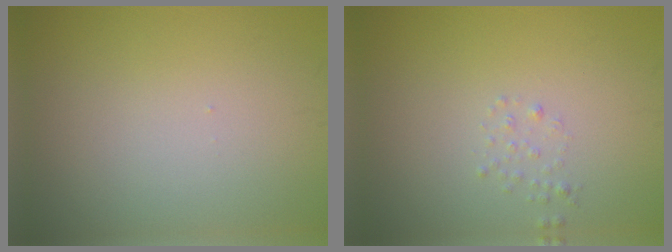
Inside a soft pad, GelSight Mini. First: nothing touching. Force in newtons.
{"total": 0.8, "press": 0.8, "slide": 0.1}